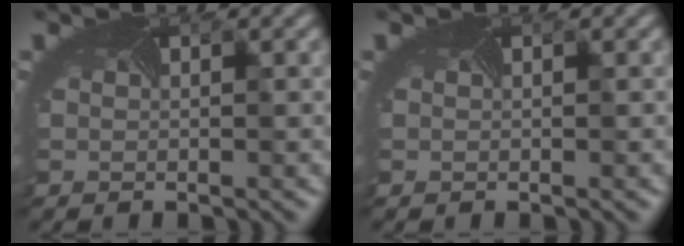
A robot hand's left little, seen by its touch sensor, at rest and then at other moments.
{"total": 0.0}